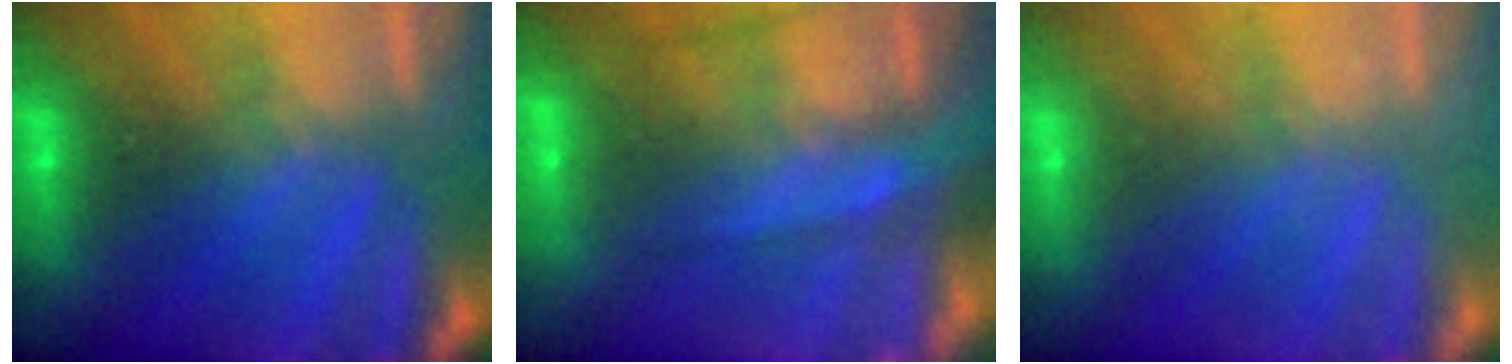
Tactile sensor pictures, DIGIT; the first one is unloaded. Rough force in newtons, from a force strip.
{"total": 7.9}
{"total": 2.3}